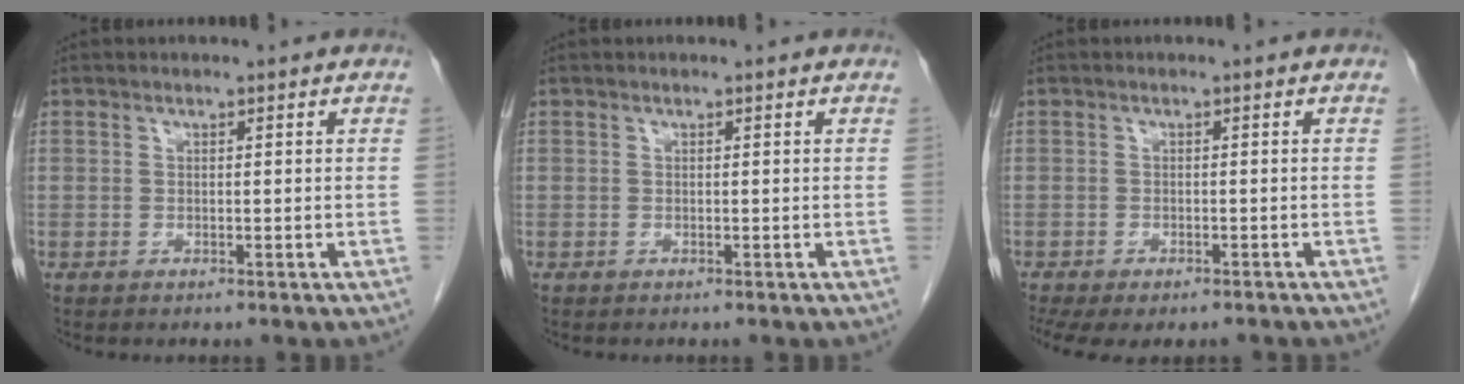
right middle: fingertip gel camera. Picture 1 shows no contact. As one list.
[{"total": 0.0}, {"total": 9.4, "force": [-6.9, 4.5, 4.5], "torque": [-0.098, -0.008, -0.086]}]